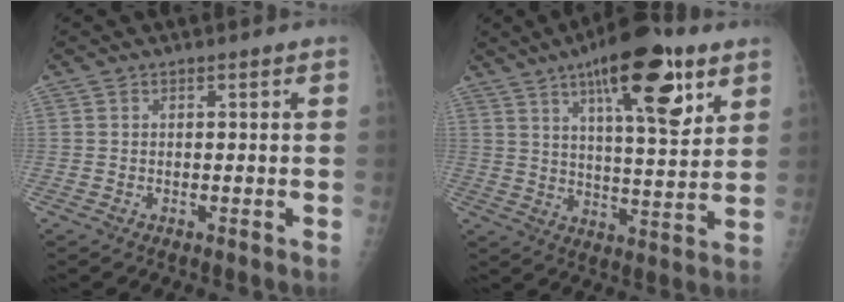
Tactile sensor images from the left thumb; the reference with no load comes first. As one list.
[{"total": 17.8, "force": [9.5, 5.5, 14.1], "torque": [-0.190, -0.039, 0.146]}]